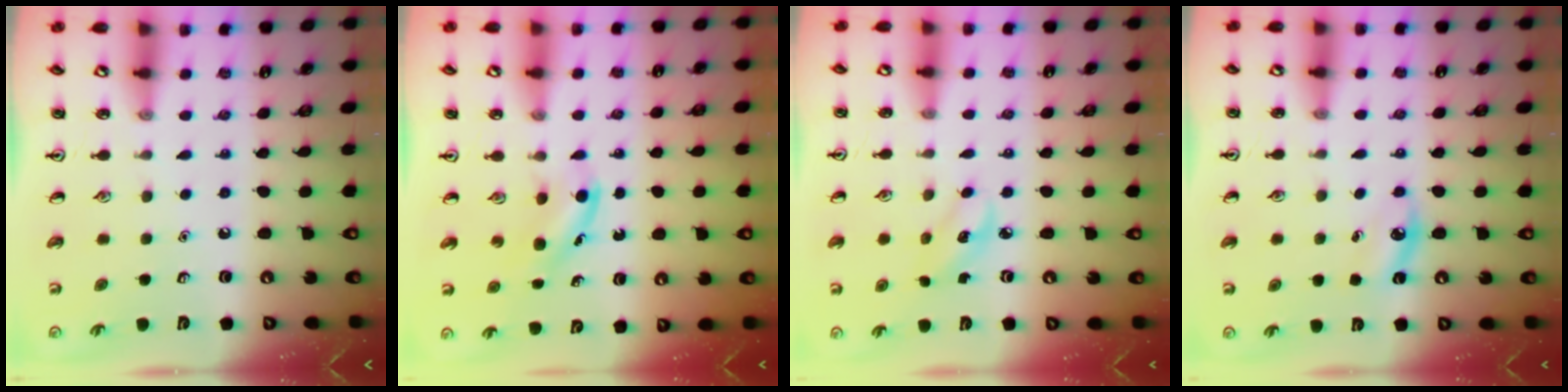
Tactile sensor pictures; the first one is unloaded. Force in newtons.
{"total": 4.1, "press": 3.9, "slide": 1.3}
{"total": 2.9, "press": 2.8, "slide": 0.7}
{"total": 4.9, "press": 4.7, "slide": 1.6}